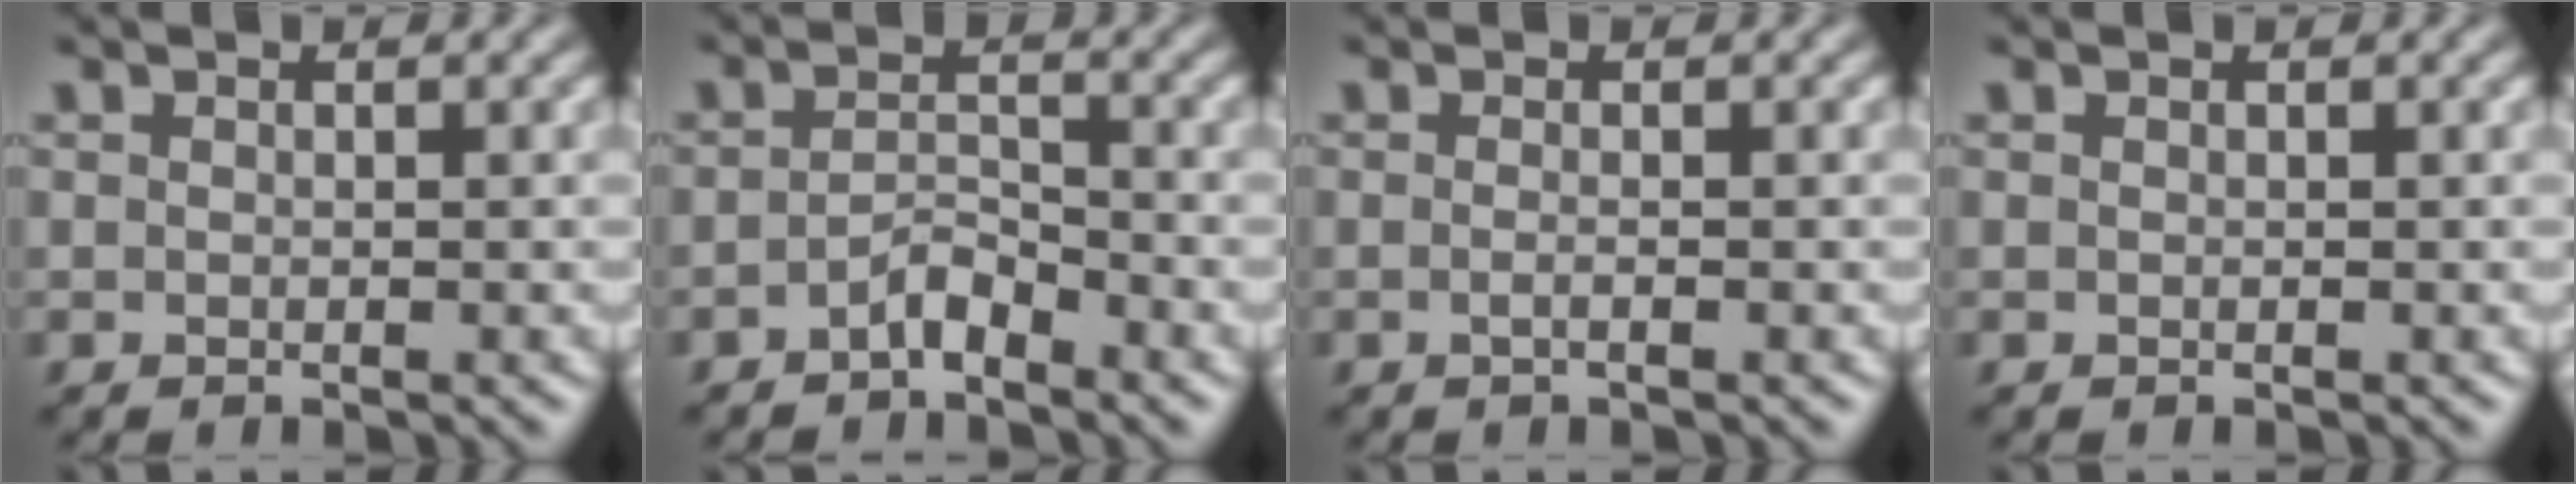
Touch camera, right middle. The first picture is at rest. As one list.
[{"total": 1.9, "force": [-1.5, 0.6, 1.0], "torque": [-0.020, 0.011, -0.030]}, {"total": 0.6, "force": [-0.3, -0.1, 0.5], "torque": [-0.013, 0.002, -0.004]}, {"total": 0.0}]